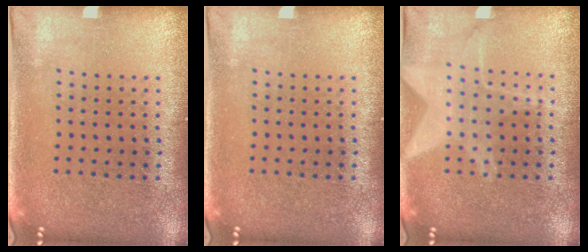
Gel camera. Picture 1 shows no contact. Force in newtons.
{"total": 0.0}
{"total": 1.6, "press": 1.6, "slide": 0.2}